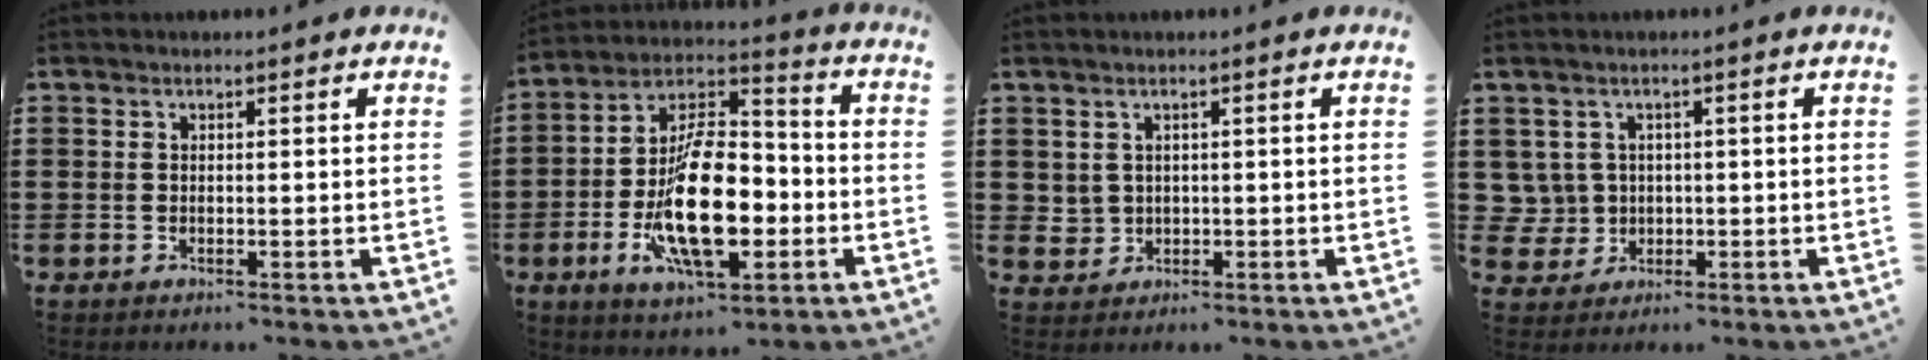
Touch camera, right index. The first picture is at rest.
{"total": 16.6, "force": [-4.3, 8.2, 13.7], "torque": [-0.269, -0.003, -0.078]}
{"total": 1.8, "force": [0.5, 1.7, 0.3], "torque": [-0.014, 0.007, 0.008]}
{"total": 3.3, "force": [0.2, 3.3, 0.3], "torque": [-0.032, 0.007, 0.000]}